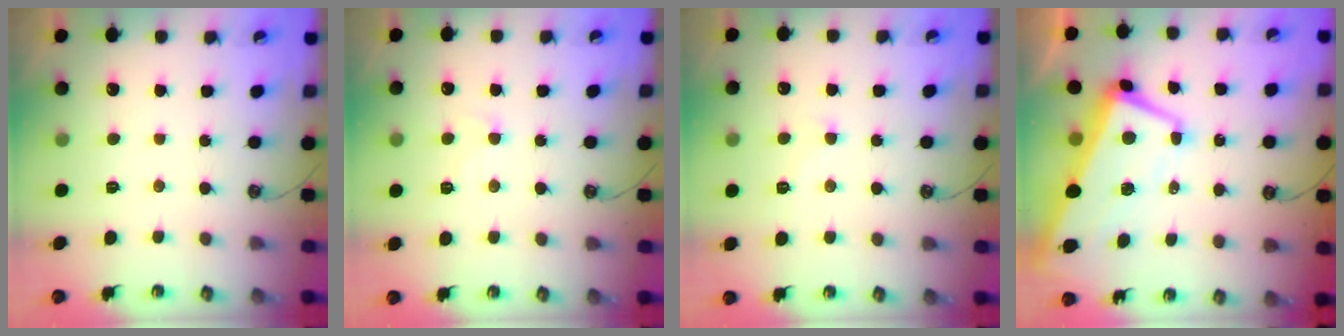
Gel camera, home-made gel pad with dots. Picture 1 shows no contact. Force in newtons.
{"total": 2.8, "press": 2.7, "slide": 0.6}
{"total": 0.8, "press": 0.6, "slide": 0.5}
{"total": 2.7, "press": 2.2, "slide": 1.7}